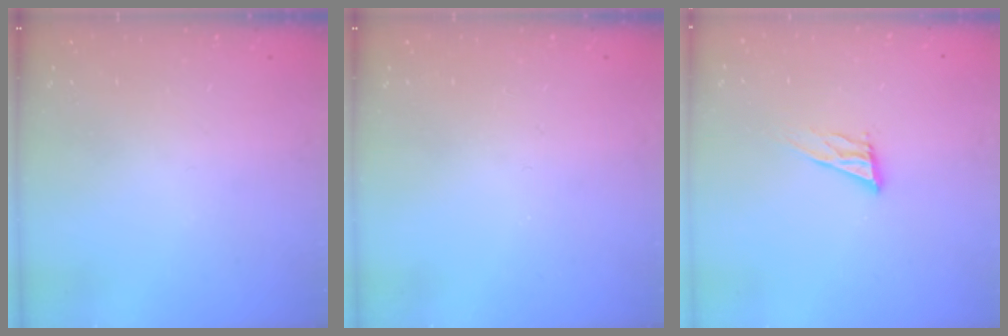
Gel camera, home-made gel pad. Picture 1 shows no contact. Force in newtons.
{"total": 0.0}
{"total": 9.3, "press": 9.0, "slide": 2.5}